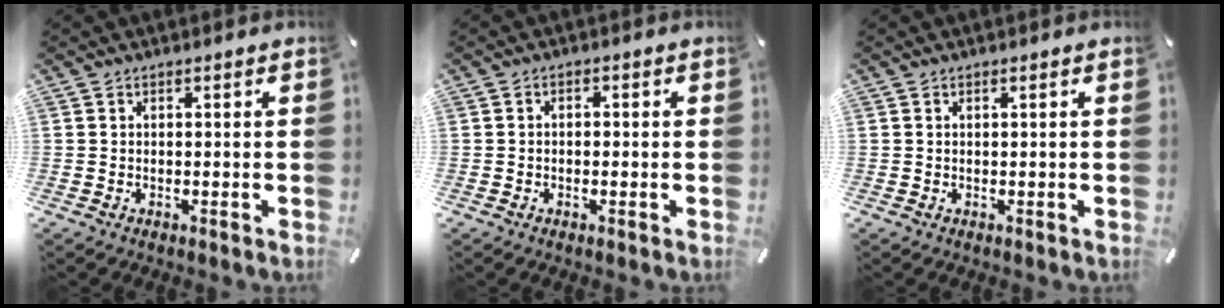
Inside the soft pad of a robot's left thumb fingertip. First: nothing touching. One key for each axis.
{"total": 1.5, "fx": -0.8, "fy": 1.0, "fz": 0.7, "tx": -0.013, "ty": 0.007, "tz": -0.018}
{"total": 0.0}